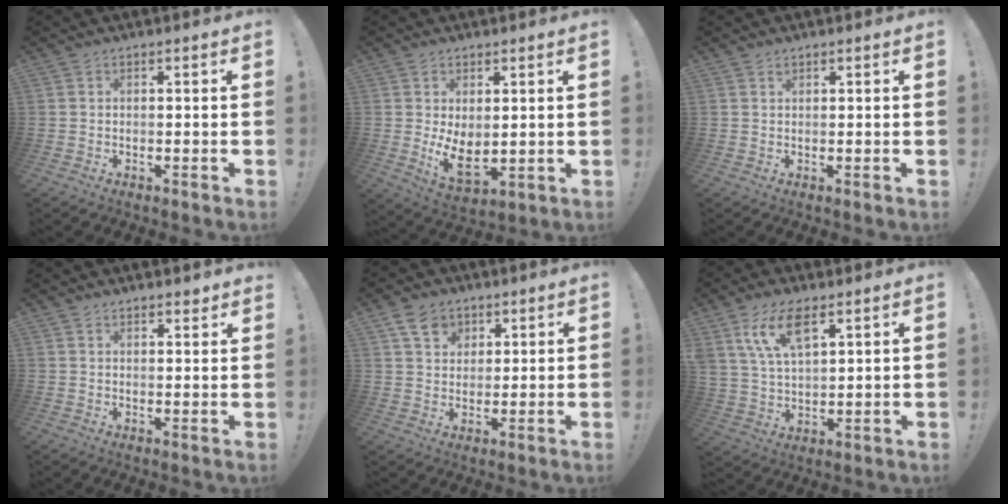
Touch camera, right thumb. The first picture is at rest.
{"total": 7.3, "force": [1.2, 4.0, 5.9], "torque": [-0.092, -0.025, 0.028]}
{"total": 0.6, "force": [0.5, 0.3, 0.1], "torque": [-0.003, -0.001, 0.011]}
{"total": 2.5, "force": [2.3, 0.7, 0.7], "torque": [0.006, -0.022, 0.038]}
{"total": 7.9, "force": [4.4, 6.0, 2.7], "torque": [-0.042, -0.019, 0.087]}
{"total": 11.6, "force": [6.8, 5.2, 7.8], "torque": [-0.155, -0.018, 0.125]}